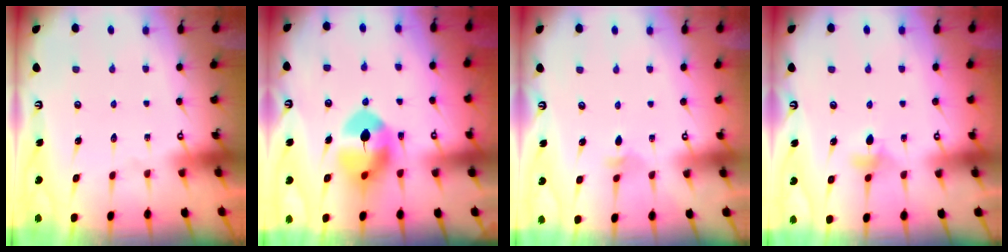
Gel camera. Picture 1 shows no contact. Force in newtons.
{"total": 9.0, "press": 9.0, "slide": 0.6}
{"total": 3.2, "press": 3.2, "slide": 0.6}
{"total": 4.6, "press": 4.4, "slide": 1.0}